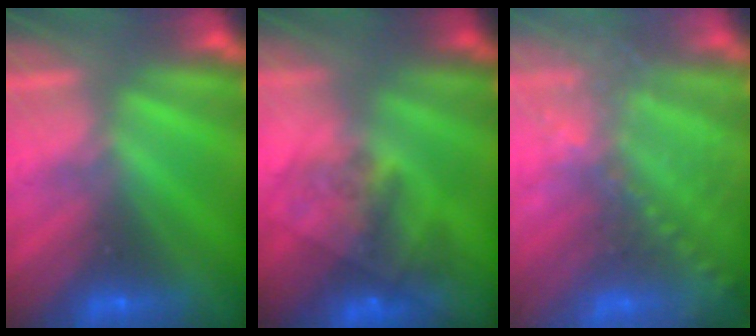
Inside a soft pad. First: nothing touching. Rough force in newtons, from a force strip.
{"total": 7.2}
{"total": 8.1}